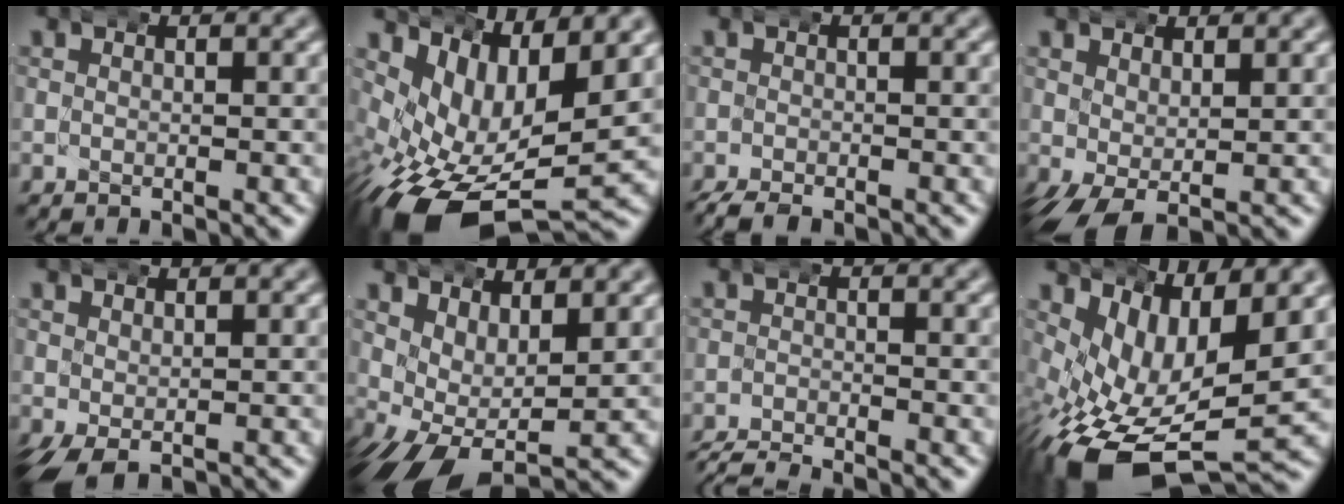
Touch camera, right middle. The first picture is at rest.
{"total": 10.3, "force": [-2.8, 6.9, 7.2], "torque": [-0.158, -0.044, -0.023]}
{"total": 2.1, "force": [-2.0, 0.6, 0.2], "torque": [-0.011, -0.007, -0.032]}
{"total": 4.0, "force": [-1.9, 2.2, 2.7], "torque": [-0.064, -0.030, -0.011]}
{"total": 1.9, "force": [-1.2, 1.0, 1.1], "torque": [-0.026, -0.013, -0.008]}
{"total": 6.1, "force": [-1.8, 4.4, 3.8], "torque": [-0.103, -0.042, -0.013]}
{"total": 5.7, "force": [-5.5, 1.4, 1.0], "torque": [-0.022, -0.016, -0.086]}
{"total": 11.0, "force": [-3.7, 7.1, 7.6], "torque": [-0.165, -0.049, -0.038]}